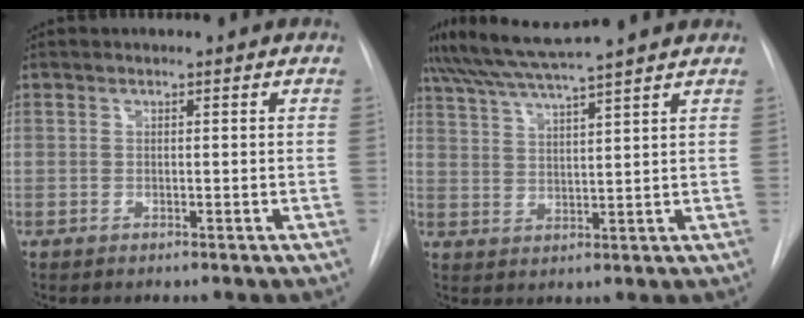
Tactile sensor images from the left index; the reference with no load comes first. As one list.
[{"total": 8.9, "force": [8.0, -0.9, 3.7], "torque": [-0.074, 0.027, 0.134]}]